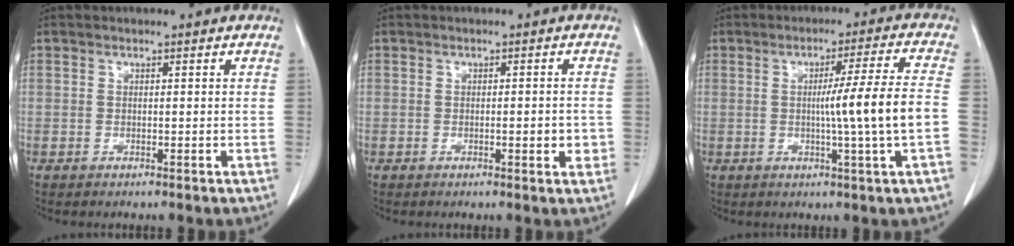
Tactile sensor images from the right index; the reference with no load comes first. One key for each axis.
{"total": 2.7, "fx": -0.5, "fy": 0.8, "fz": 2.5, "tx": -0.033, "ty": 0.000, "tz": -0.005}
{"total": 9.7, "fx": -1.0, "fy": -1.9, "fz": 9.5, "tx": -0.144, "ty": -0.003, "tz": -0.013}